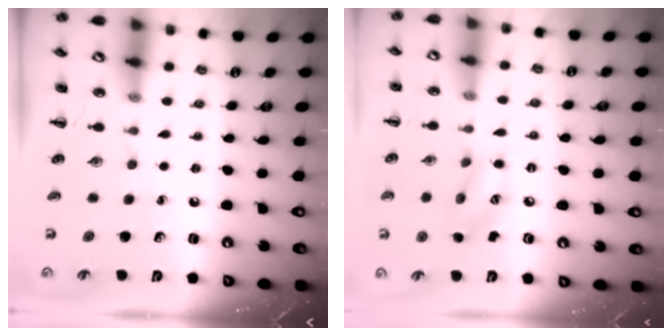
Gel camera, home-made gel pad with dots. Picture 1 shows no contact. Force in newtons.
{"total": 8.9, "press": 8.9, "slide": 0.9}